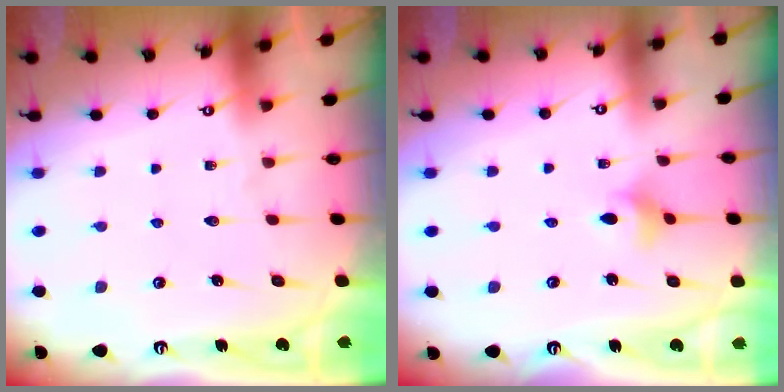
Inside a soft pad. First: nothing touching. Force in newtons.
{"total": 4.2, "press": 4.1, "slide": 0.6}